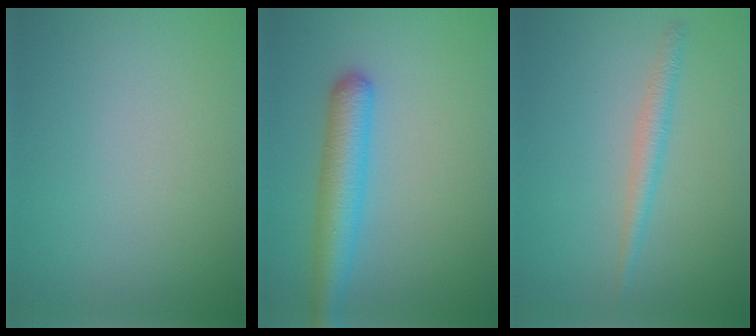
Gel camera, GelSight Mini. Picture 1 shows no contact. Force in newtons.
{"total": 4.9, "press": 4.9, "slide": 0.1}
{"total": 1.8, "press": 1.8, "slide": 0.0}